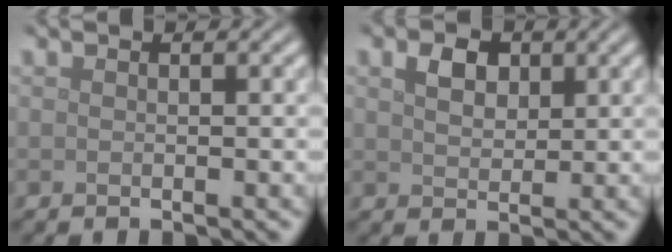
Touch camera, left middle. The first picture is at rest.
{"total": 2.5, "force": [1.1, 1.7, 1.4], "torque": [-0.031, 0.002, 0.020]}